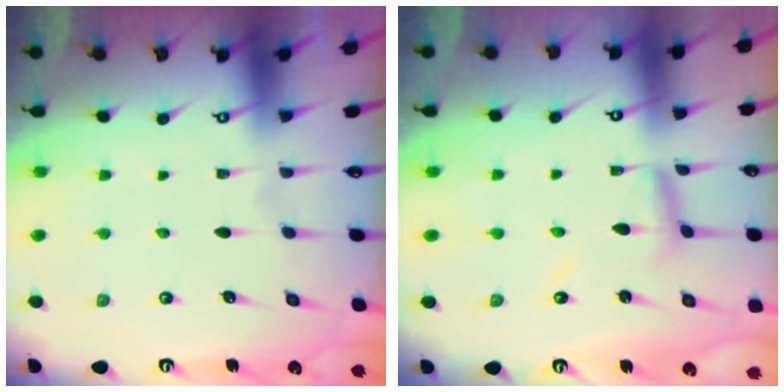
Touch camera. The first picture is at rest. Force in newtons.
{"total": 8.5, "press": 8.5, "slide": 0.3}